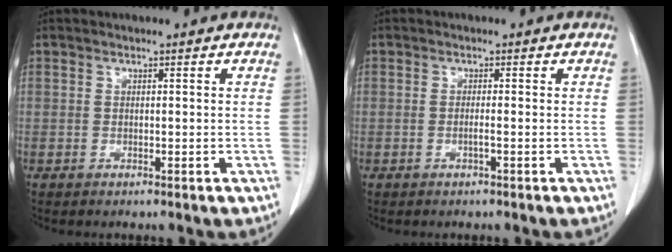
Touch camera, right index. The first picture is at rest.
{"total": 0.9, "force": [-0.4, -0.1, 0.8], "torque": [-0.014, 0.001, -0.007]}